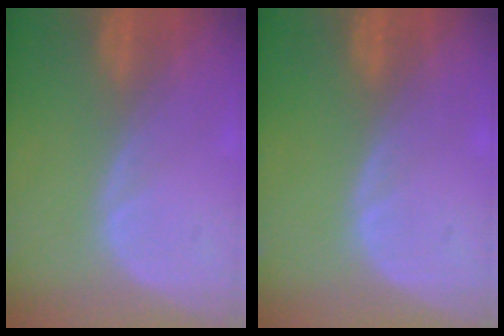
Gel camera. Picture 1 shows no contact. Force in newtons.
{"total": 0.0}